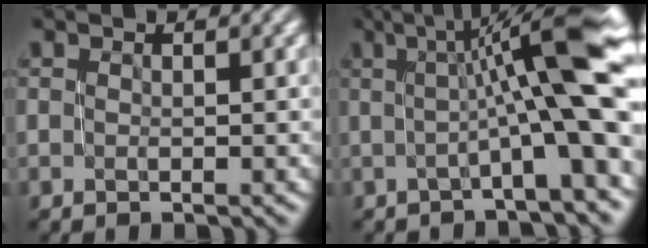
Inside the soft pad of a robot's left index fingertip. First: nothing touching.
{"total": 10.8, "force": [0.9, 1.9, 10.6], "torque": [-0.139, 0.024, 0.013]}